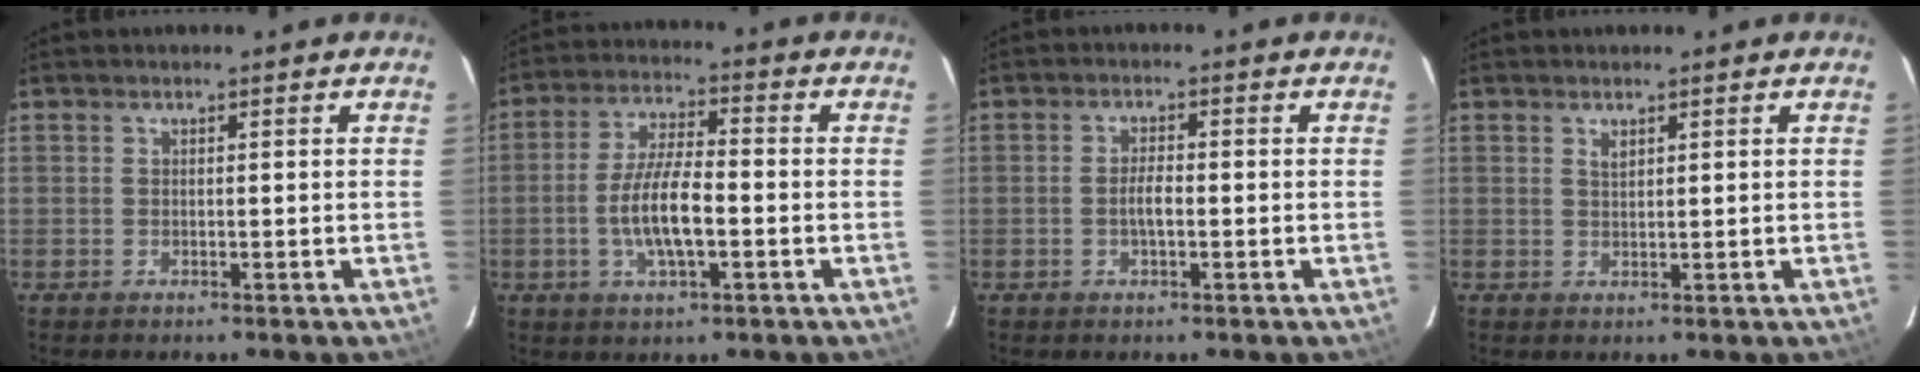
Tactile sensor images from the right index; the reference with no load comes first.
{"total": 9.3, "force": [-2.3, 2.8, 8.6], "torque": [-0.173, 0.000, -0.043]}
{"total": 0.9, "force": [-0.2, 0.4, 0.8], "torque": [-0.014, 0.000, -0.005]}
{"total": 1.2, "force": [0.7, 0.5, 0.8], "torque": [-0.013, 0.002, 0.014]}